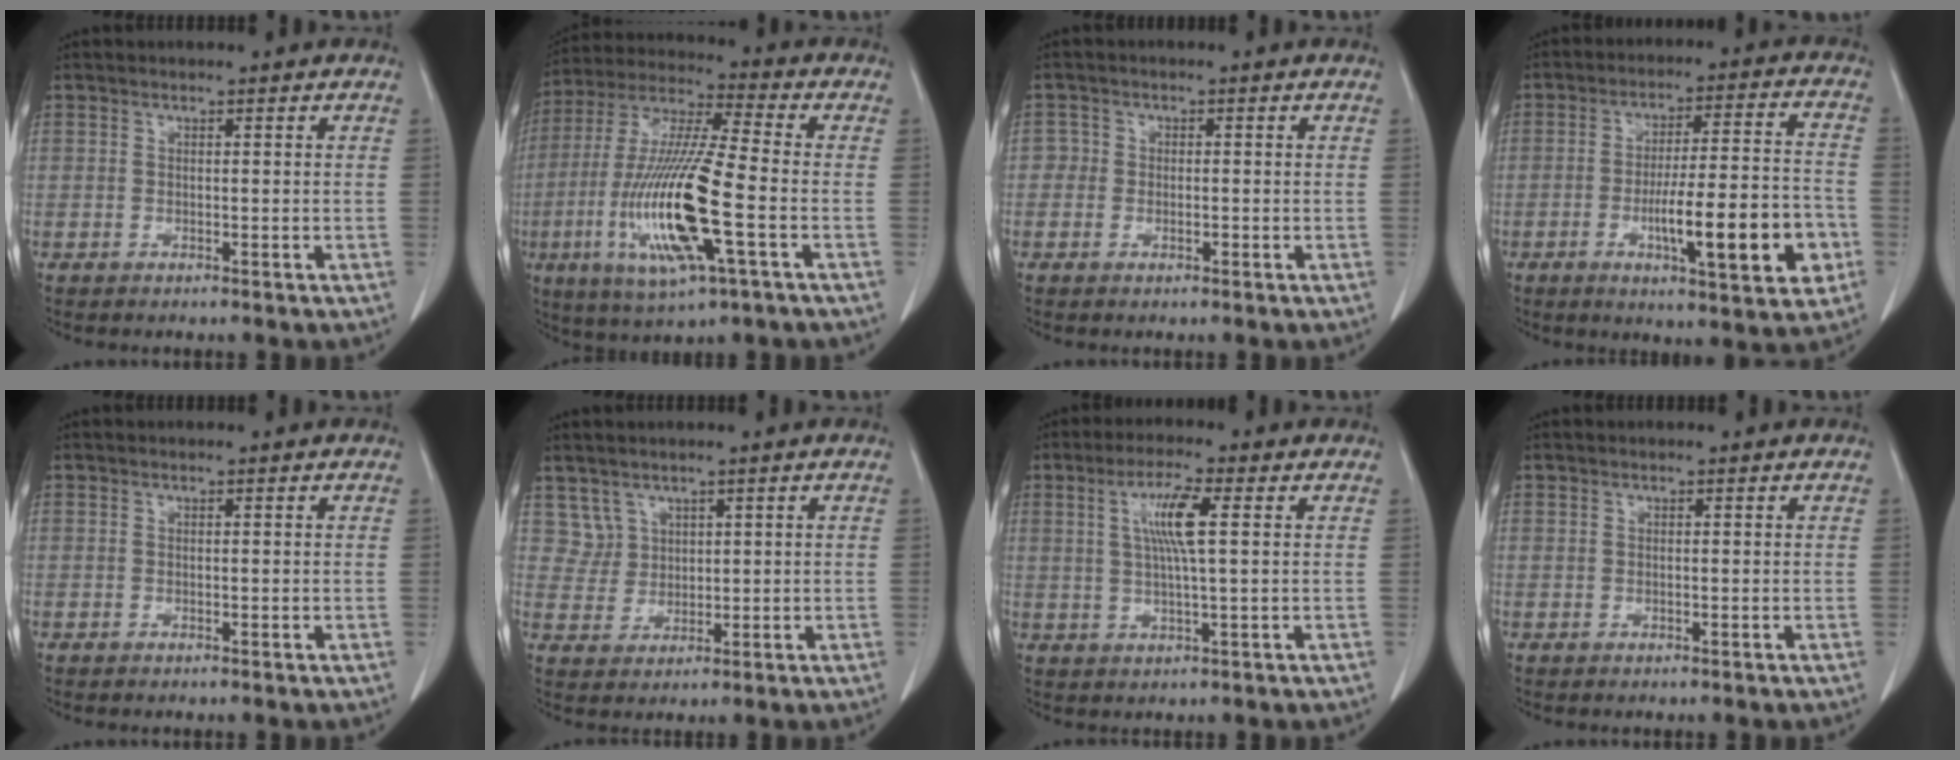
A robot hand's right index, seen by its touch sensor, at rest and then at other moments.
{"total": 18.2, "force": [-4.7, 1.8, 17.5], "torque": [-0.366, -0.018, -0.085]}
{"total": 2.1, "force": [-0.6, 1.7, 0.9], "torque": [-0.003, 0.007, -0.012]}
{"total": 15.1, "force": [-4.9, 2.3, 14.1], "torque": [-0.218, 0.004, -0.069]}
{"total": 0.0}
{"total": 3.5, "force": [2.1, 2.8, -0.3], "torque": [0.012, 0.007, 0.044]}
{"total": 6.6, "force": [1.6, 0.3, 6.4], "torque": [-0.122, 0.004, 0.031]}
{"total": 0.0}